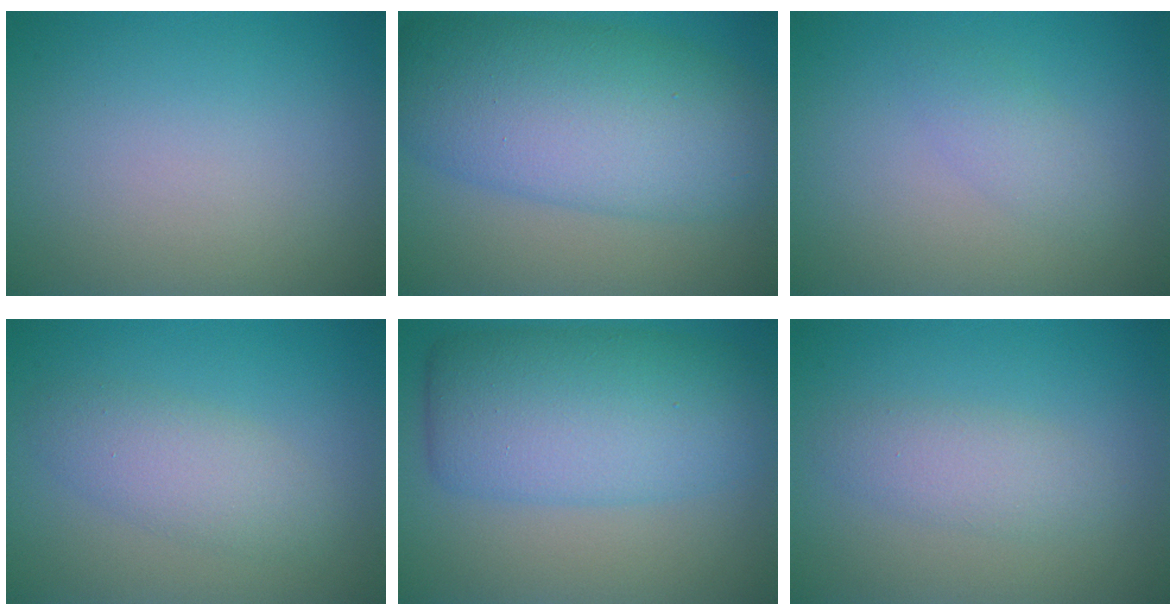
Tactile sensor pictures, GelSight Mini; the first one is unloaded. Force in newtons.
{"total": 10.4, "press": 10.4, "slide": 0.4}
{"total": 1.6, "press": 1.6, "slide": 0.0}
{"total": 3.2, "press": 3.2, "slide": 0.1}
{"total": 8.4, "press": 8.4, "slide": 0.0}
{"total": 2.4, "press": 2.4, "slide": 0.1}